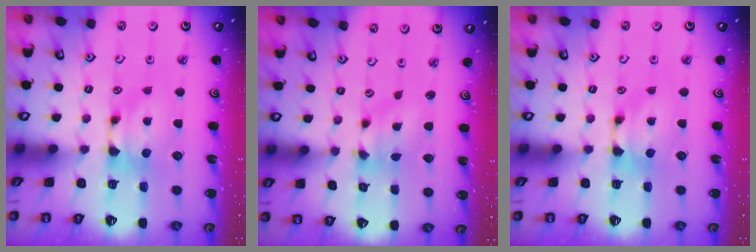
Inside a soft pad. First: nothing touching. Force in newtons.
{"total": 2.8, "press": 2.4, "slide": 1.5}
{"total": 0.0}